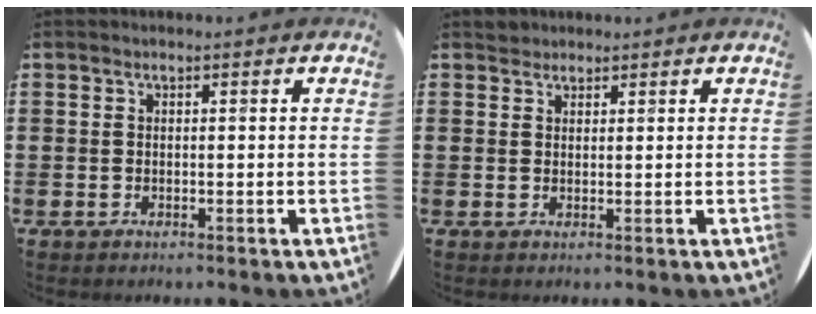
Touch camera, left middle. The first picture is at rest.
{"total": 1.3, "force": [1.2, 0.4, -0.1], "torque": [0.008, -0.002, 0.023]}